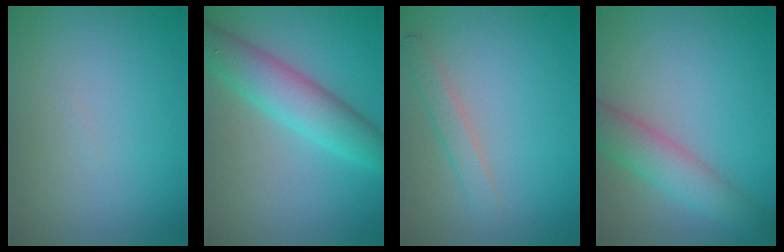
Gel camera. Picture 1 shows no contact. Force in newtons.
{"total": 5.7, "press": 5.7, "slide": 0.1}
{"total": 1.7, "press": 1.7, "slide": 0.1}
{"total": 4.3, "press": 4.3, "slide": 0.2}